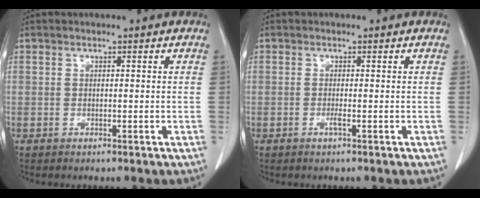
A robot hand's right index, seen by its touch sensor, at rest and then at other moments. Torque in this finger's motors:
{"motor_torque": [0.23, 0.13, 0.08, 0.04]}